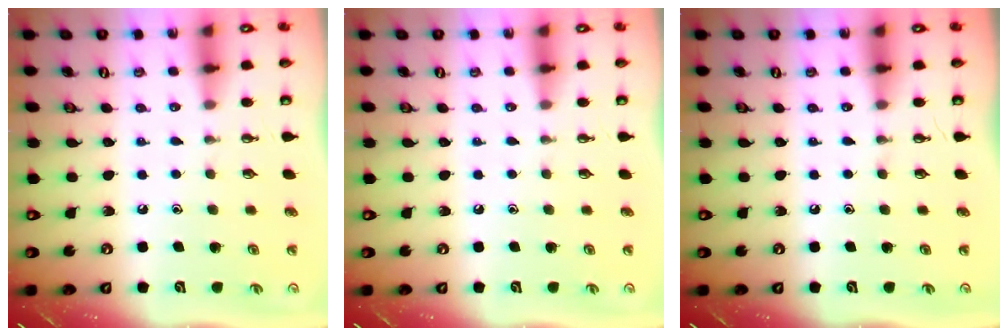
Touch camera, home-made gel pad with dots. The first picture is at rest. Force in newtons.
{"total": 0.0}
{"total": 0.0}